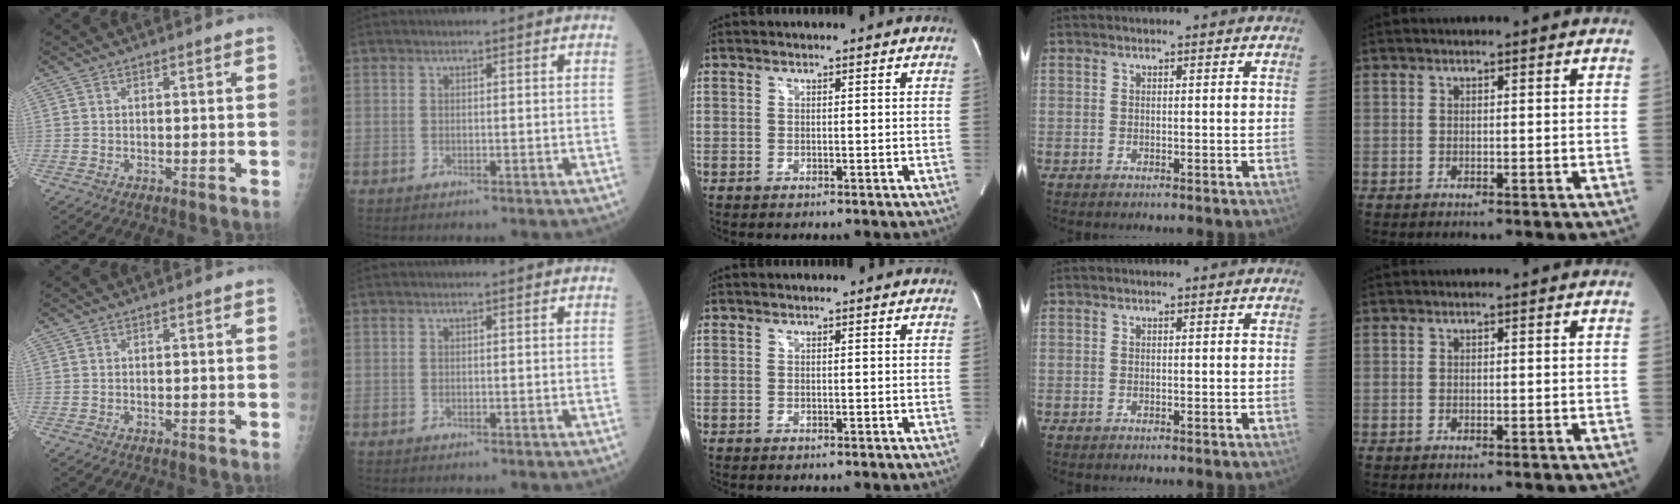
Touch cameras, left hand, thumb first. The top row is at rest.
{}